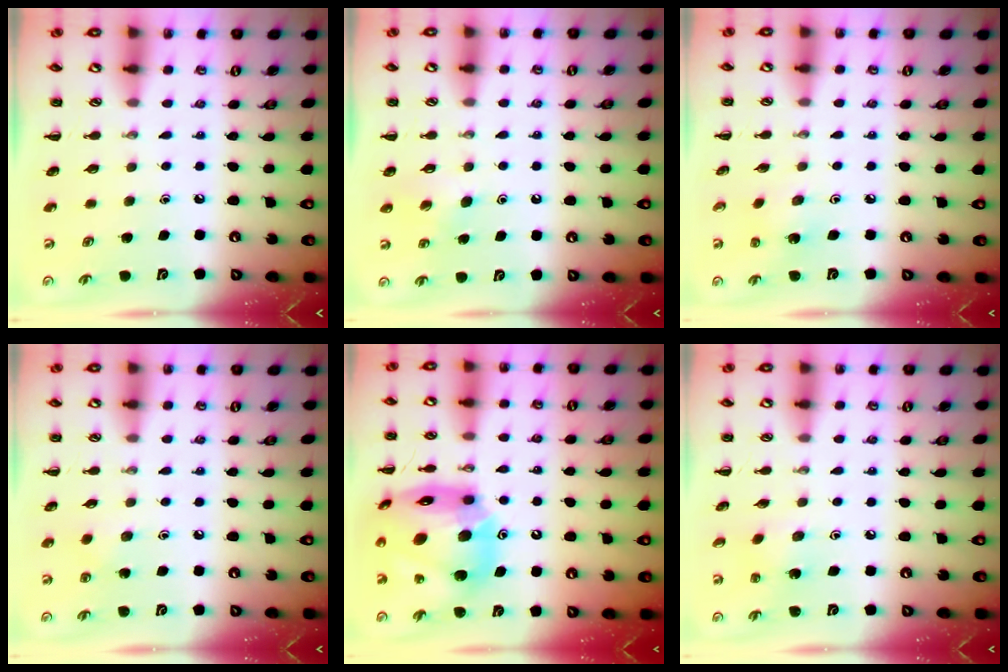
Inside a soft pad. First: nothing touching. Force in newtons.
{"total": 4.5, "press": 4.2, "slide": 1.5}
{"total": 2.7, "press": 2.5, "slide": 0.9}
{"total": 3.8, "press": 3.6, "slide": 1.1}
{"total": 20.6, "press": 20.0, "slide": 5.1}
{"total": 1.7, "press": 1.6, "slide": 0.6}